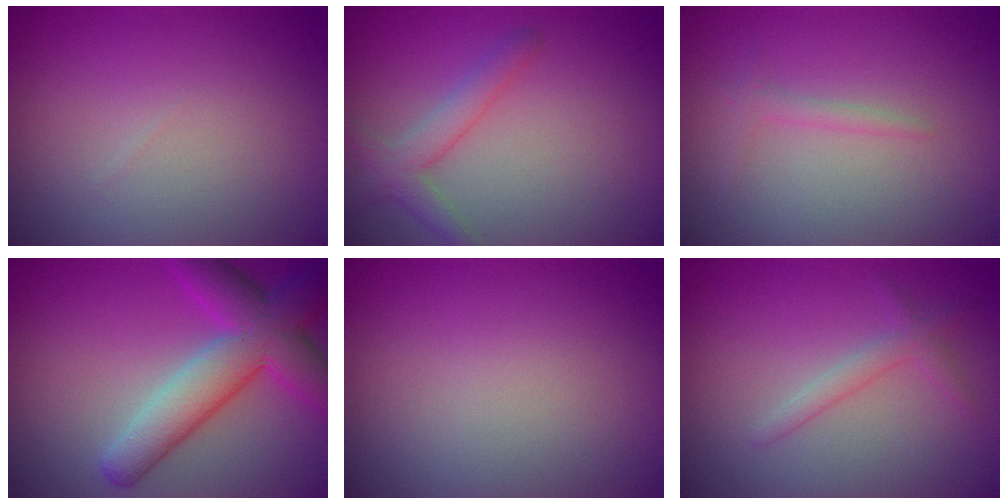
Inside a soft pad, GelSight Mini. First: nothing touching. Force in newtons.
{"total": 2.7, "press": 2.7, "slide": 0.2}
{"total": 1.0, "press": 1.0, "slide": 0.1}
{"total": 7.3, "press": 7.3, "slide": 0.3}
{"total": 0.0}
{"total": 1.7, "press": 1.6, "slide": 0.2}